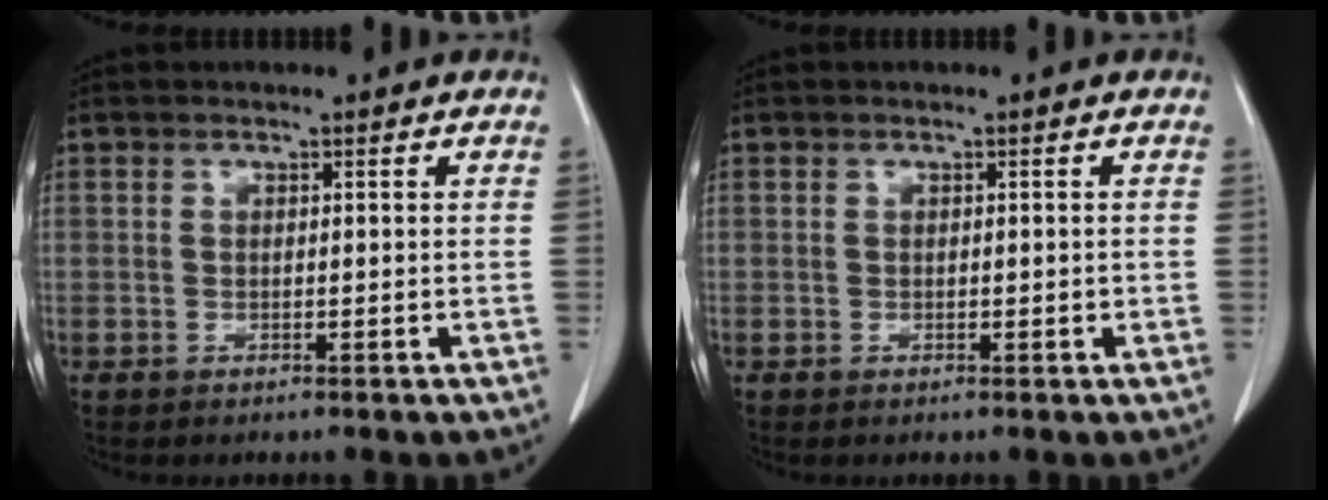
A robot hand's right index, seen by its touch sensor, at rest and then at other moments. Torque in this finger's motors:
{"motor_torque": [-0.06, 0.02, 0.00, 0.00]}